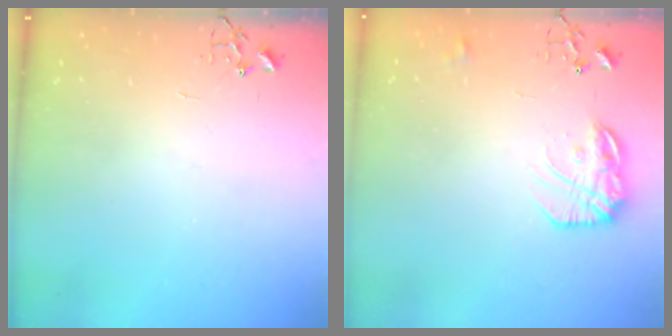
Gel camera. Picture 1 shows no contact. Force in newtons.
{"total": 13.6, "press": 13.6, "slide": 0.7}